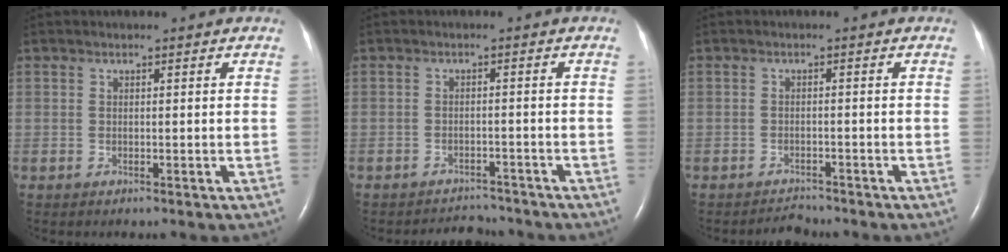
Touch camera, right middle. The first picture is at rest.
{"total": 3.9, "force": [-3.8, 0.8, -0.7], "torque": [0.002, 0.003, -0.055]}
{"total": 1.9, "force": [-1.8, 0.1, -0.4], "torque": [0.002, -0.011, -0.026]}